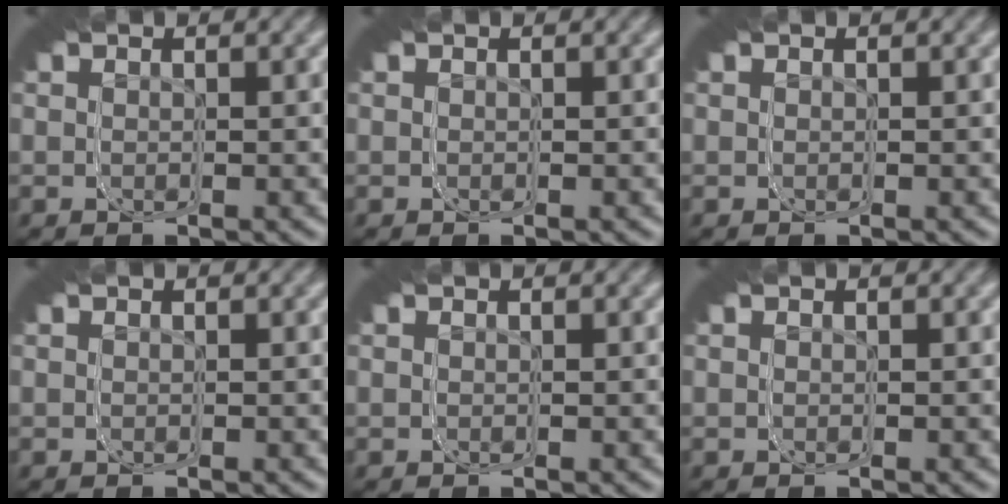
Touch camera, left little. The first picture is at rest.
{"total": 0.0}
{"total": 0.0}
{"total": 0.0}
{"total": 0.0}
{"total": 0.0}